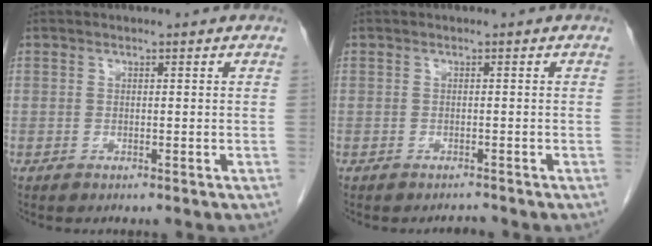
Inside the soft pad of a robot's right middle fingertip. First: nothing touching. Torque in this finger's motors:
{"motor_torque": [-0.16, -0.33, -0.03, -0.02]}